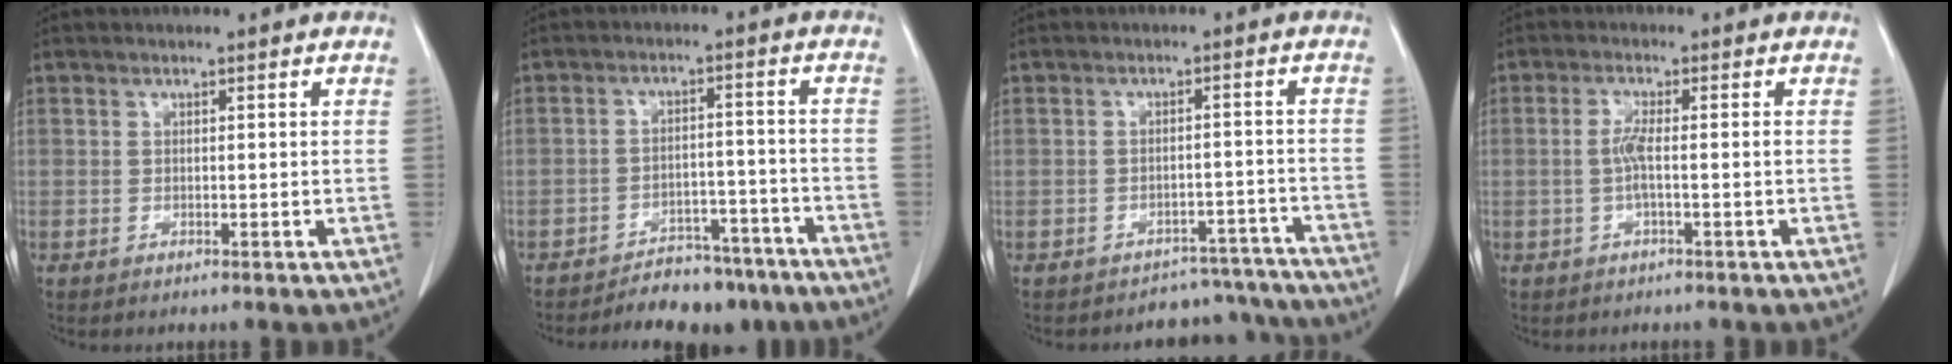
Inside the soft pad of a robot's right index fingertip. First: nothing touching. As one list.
[{"total": 9.5, "force": [-8.3, 4.1, 2.0], "torque": [-0.004, 0.021, -0.113]}, {"total": 8.1, "force": [-7.6, 2.9, -1.0], "torque": [0.035, 0.044, -0.082]}, {"total": 2.9, "force": [-0.5, 0.0, 2.8], "torque": [-0.058, 0.002, -0.010]}]